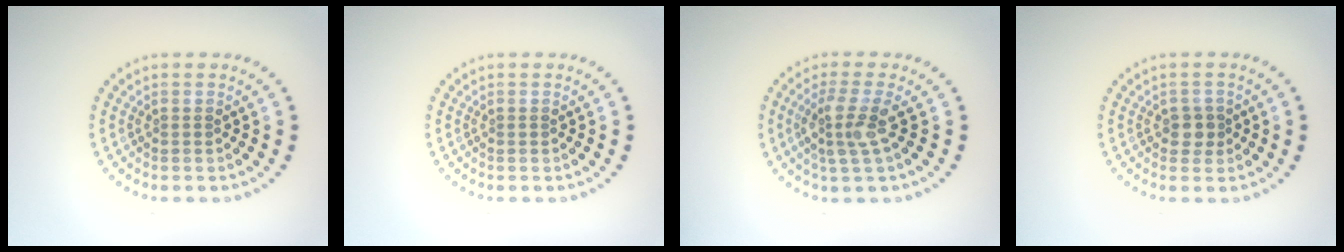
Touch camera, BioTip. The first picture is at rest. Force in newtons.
{"total": 0.0}
{"total": 3.1, "press": 2.7, "slide": 1.5}
{"total": 1.6, "press": 1.5, "slide": 0.7}